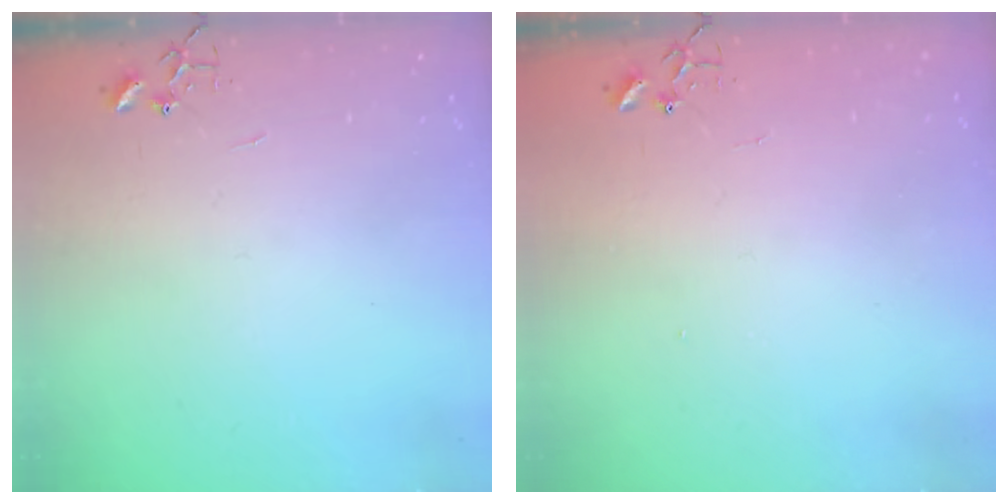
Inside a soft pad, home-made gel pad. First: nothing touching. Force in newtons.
{"total": 1.4, "press": 1.4, "slide": 0.3}